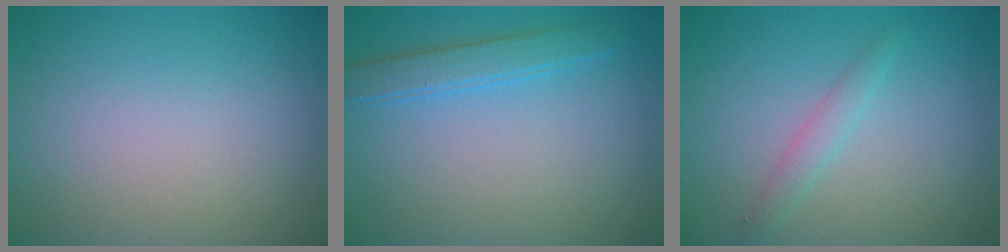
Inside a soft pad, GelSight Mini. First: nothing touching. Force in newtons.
{"total": 2.5, "press": 2.5, "slide": 0.1}
{"total": 1.1, "press": 1.1, "slide": 0.1}